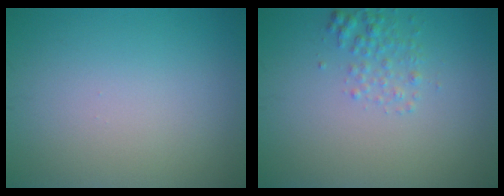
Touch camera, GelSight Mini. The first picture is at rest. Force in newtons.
{"total": 1.7, "press": 1.7, "slide": 0.1}